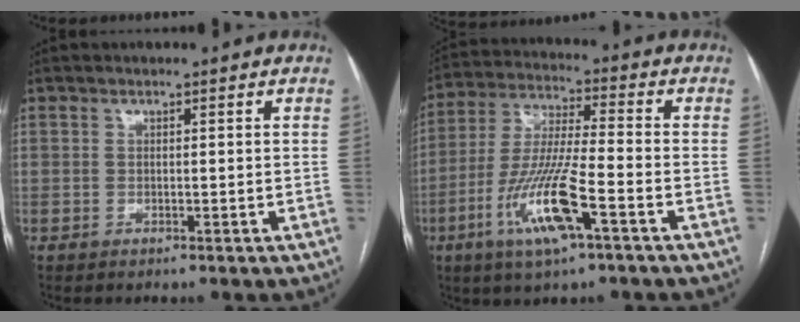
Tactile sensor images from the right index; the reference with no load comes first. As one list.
[{"total": 13.3, "force": [-5.7, 1.3, 12.0], "torque": [-0.248, -0.014, -0.107]}]